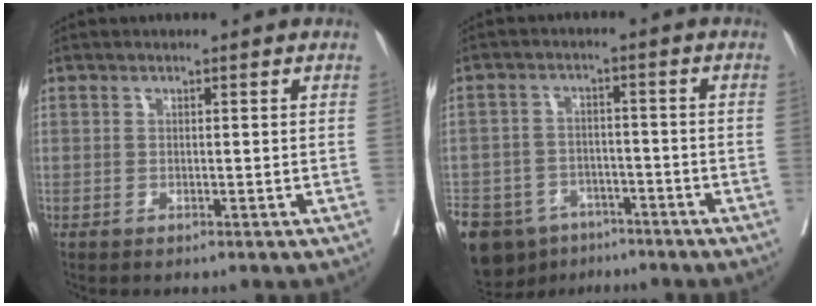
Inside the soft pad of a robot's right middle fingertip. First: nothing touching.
{"total": 19.2, "force": [-12.0, 12.5, 8.1], "torque": [-0.244, -0.017, -0.178]}